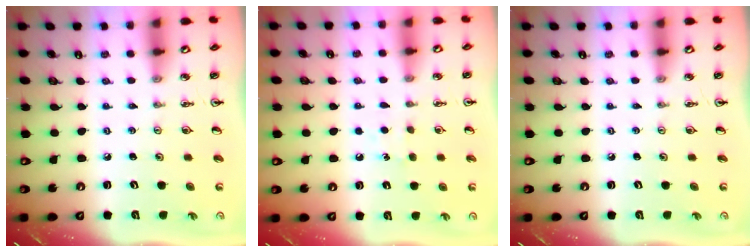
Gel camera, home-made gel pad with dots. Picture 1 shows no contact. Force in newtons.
{"total": 5.8, "press": 5.8, "slide": 0.8}
{"total": 0.0}